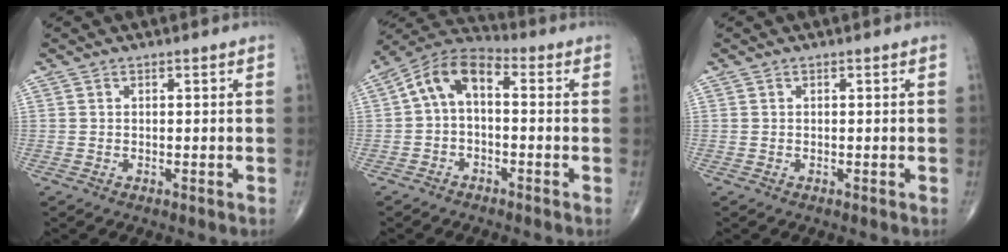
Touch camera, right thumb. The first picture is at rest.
{"total": 9.0, "force": [0.3, 5.1, 7.5], "torque": [-0.127, 0.036, -0.011]}
{"total": 0.0}